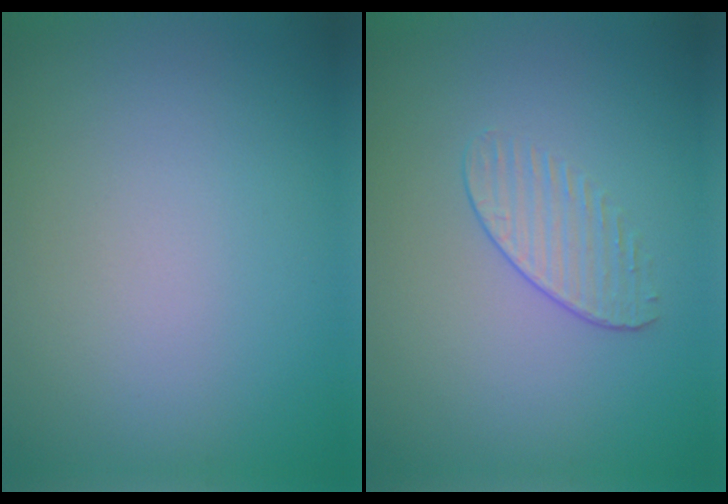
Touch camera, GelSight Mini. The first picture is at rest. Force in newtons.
{"total": 1.3, "press": 0.7, "slide": 1.1}